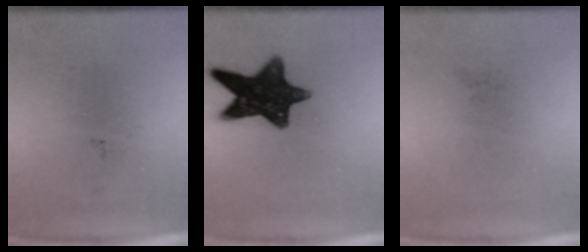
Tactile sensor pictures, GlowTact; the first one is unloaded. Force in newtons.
{"total": 12.7}
{"total": 0.0}